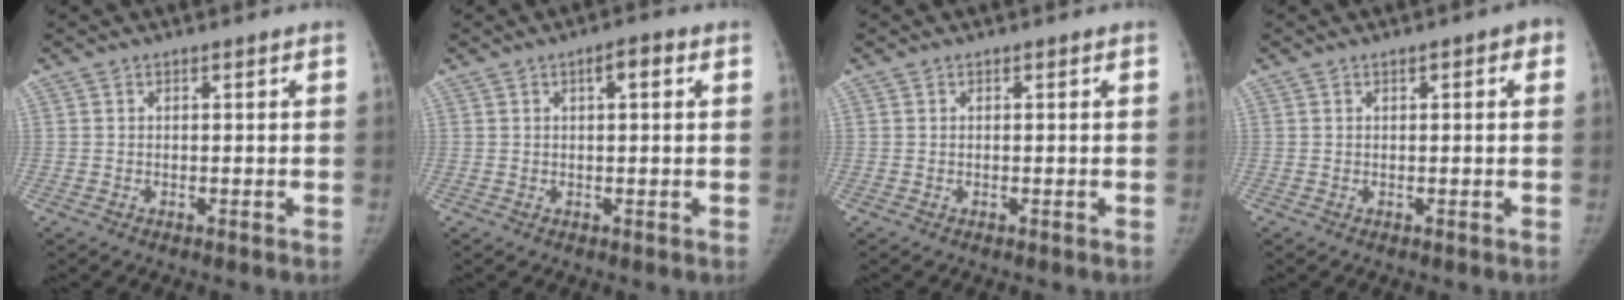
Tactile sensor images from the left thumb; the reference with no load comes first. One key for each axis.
{"total": 3.0, "fx": 1.1, "fy": 0.9, "fz": 2.7, "tx": -0.037, "ty": 0.008, "tz": 0.013}
{"total": 0.0}
{"total": 2.5, "fx": 0.9, "fy": 0.8, "fz": 2.2, "tx": -0.024, "ty": 0.006, "tz": 0.008}